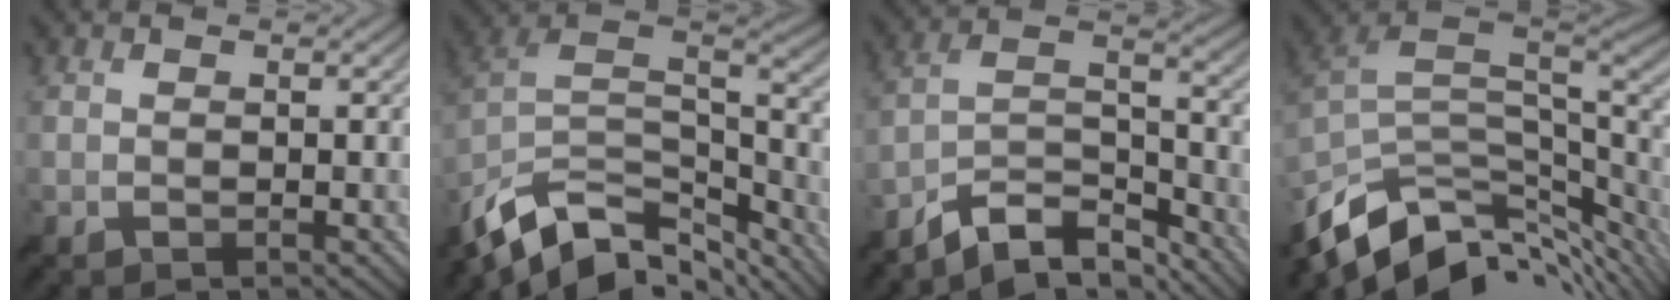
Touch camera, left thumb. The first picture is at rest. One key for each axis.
{"total": 14.4, "fx": -9.5, "fy": 6.8, "fz": 8.4, "tx": -0.227, "ty": -0.011, "tz": -0.157}
{"total": 9.5, "fx": -7.8, "fy": 2.9, "fz": 4.6, "tx": -0.083, "ty": 0.007, "tz": -0.155}
{"total": 12.8, "fx": -5.6, "fy": 6.5, "fz": 9.5, "tx": -0.215, "ty": -0.030, "tz": -0.086}